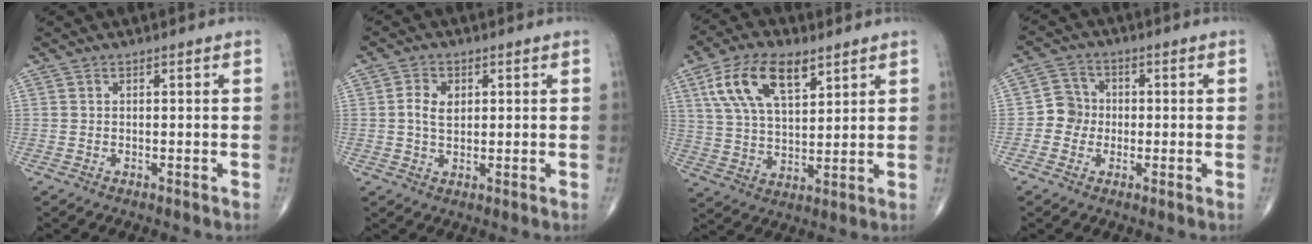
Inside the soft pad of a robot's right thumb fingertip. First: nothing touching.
{"total": 4.1, "force": [0.7, 2.9, 2.9], "torque": [-0.050, 0.001, 0.010]}
{"total": 13.8, "force": [6.7, 6.6, 10.1], "torque": [-0.175, -0.013, 0.128]}
{"total": 5.0, "force": [-0.8, 4.7, 1.2], "torque": [0.009, 0.012, -0.027]}